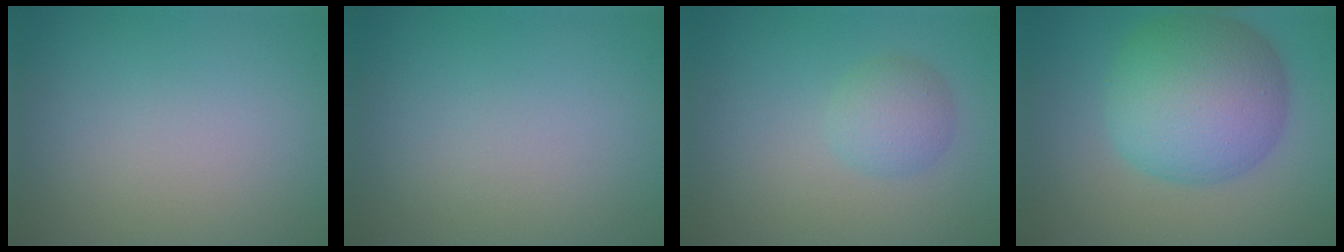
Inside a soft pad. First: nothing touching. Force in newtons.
{"total": 0.0}
{"total": 2.4, "press": 2.4, "slide": 0.1}
{"total": 9.8, "press": 9.8, "slide": 0.2}